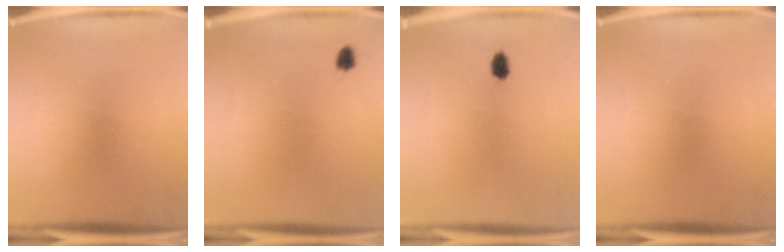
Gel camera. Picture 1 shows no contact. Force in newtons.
{"total": 1.5}
{"total": 2.2}
{"total": 0.0}